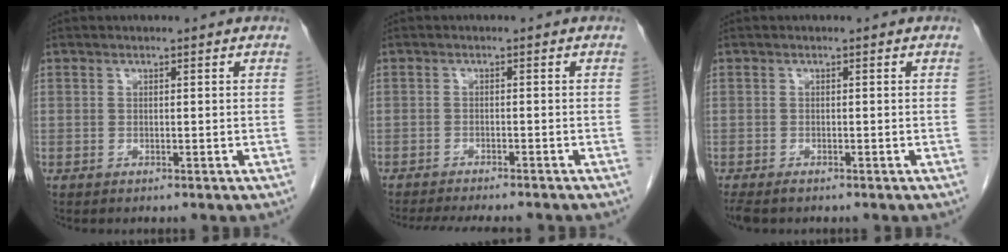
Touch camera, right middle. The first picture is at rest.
{"total": 9.9, "force": [-8.7, 1.2, 4.5], "torque": [-0.061, -0.017, -0.120]}
{"total": 2.4, "force": [-1.9, 0.8, 1.2], "torque": [-0.023, -0.008, -0.029]}